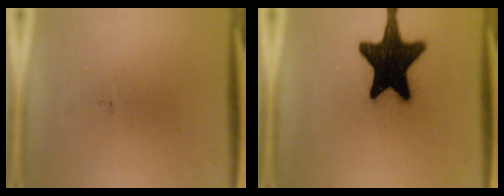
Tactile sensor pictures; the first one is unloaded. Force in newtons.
{"total": 19.2}